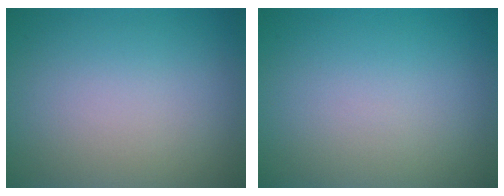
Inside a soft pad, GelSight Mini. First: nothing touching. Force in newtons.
{"total": 0.0}